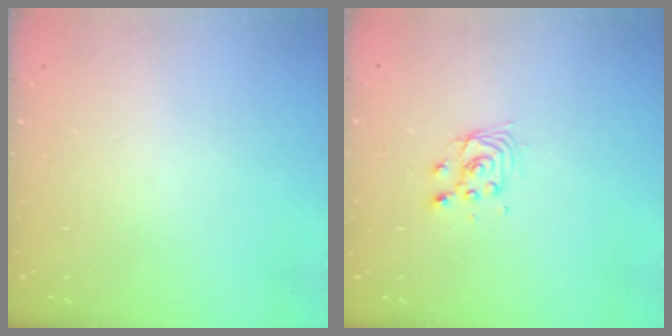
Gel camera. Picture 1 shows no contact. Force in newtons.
{"total": 4.3, "press": 4.2, "slide": 0.3}